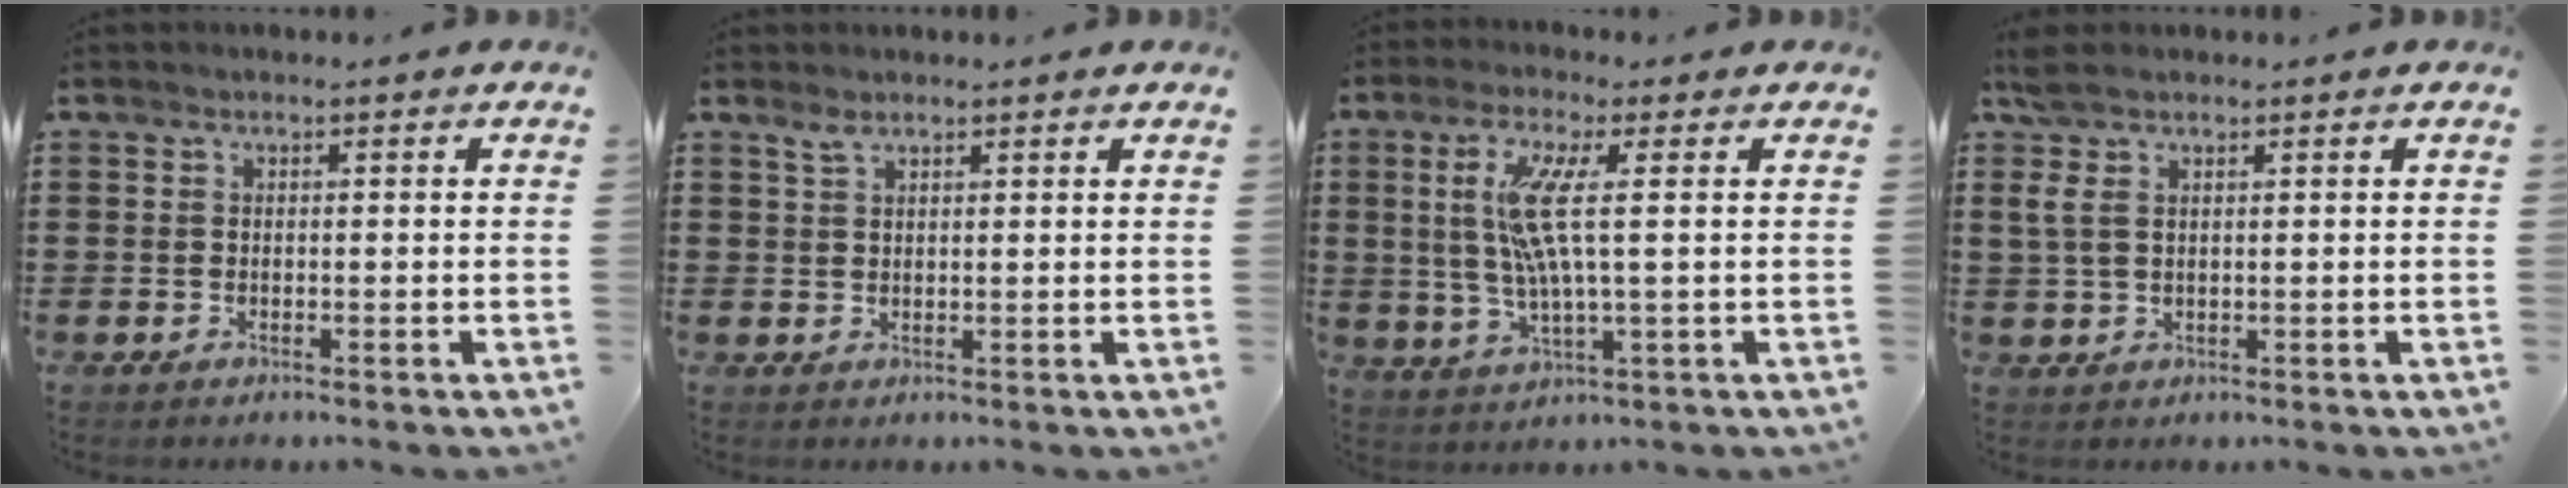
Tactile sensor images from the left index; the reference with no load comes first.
{"total": 1.9, "force": [1.6, 0.5, 0.9], "torque": [-0.023, 0.003, 0.029]}
{"total": 9.0, "force": [1.9, 1.0, 8.7], "torque": [-0.193, -0.012, 0.022]}
{"total": 3.2, "force": [1.5, 1.2, 2.5], "torque": [-0.063, 0.002, 0.025]}